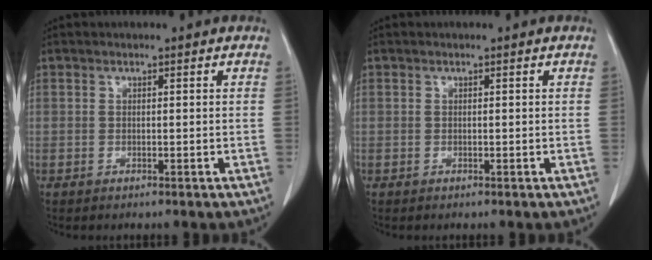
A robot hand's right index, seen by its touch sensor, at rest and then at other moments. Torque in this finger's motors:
{"motor_torque": [0.00, 0.00, 0.00, 0.00]}